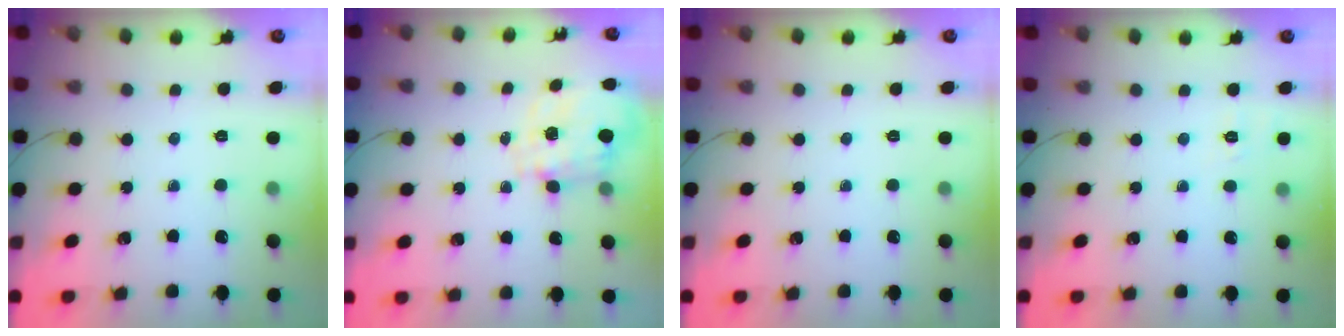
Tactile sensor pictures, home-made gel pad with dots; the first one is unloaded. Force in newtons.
{"total": 2.9, "press": 2.7, "slide": 1.0}
{"total": 0.0}
{"total": 1.9, "press": 0.5, "slide": 1.8}